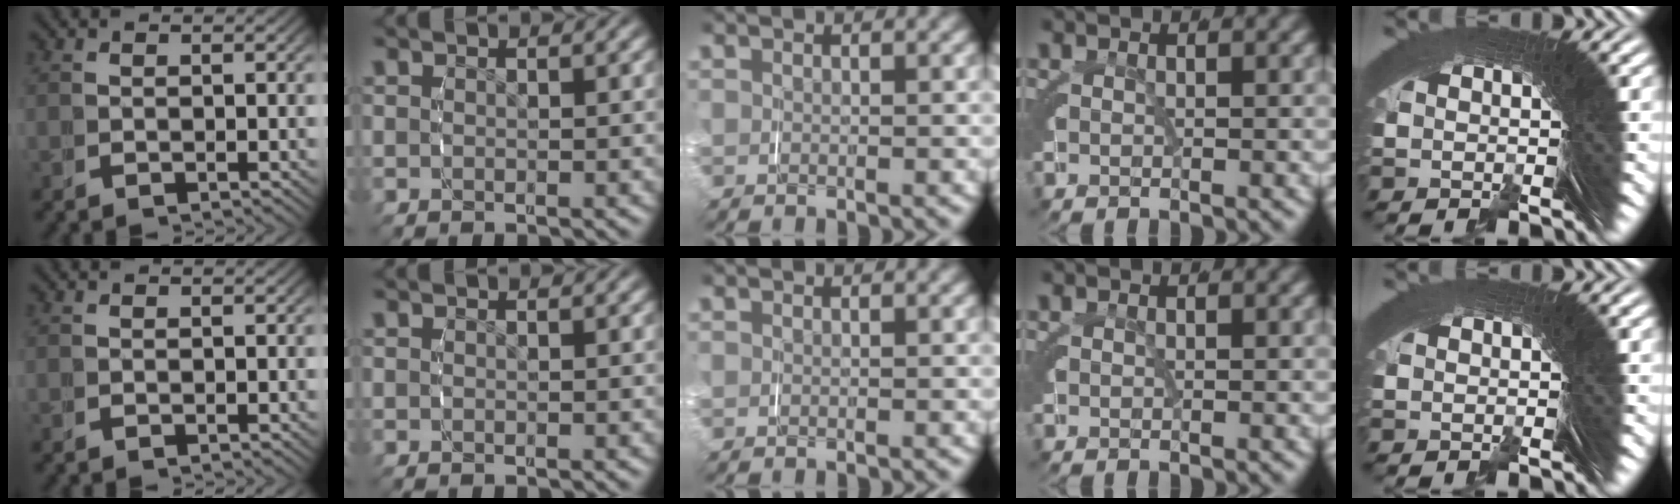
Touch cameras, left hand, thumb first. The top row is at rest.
{}